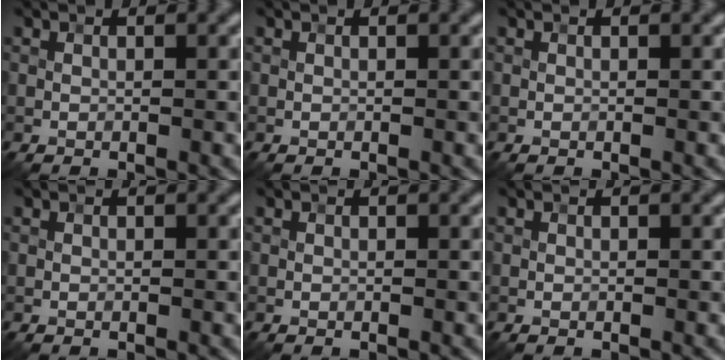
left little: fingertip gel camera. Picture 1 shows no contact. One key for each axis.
{"total": 0.0}
{"total": 0.0}
{"total": 0.0}
{"total": 0.0}
{"total": 0.0}